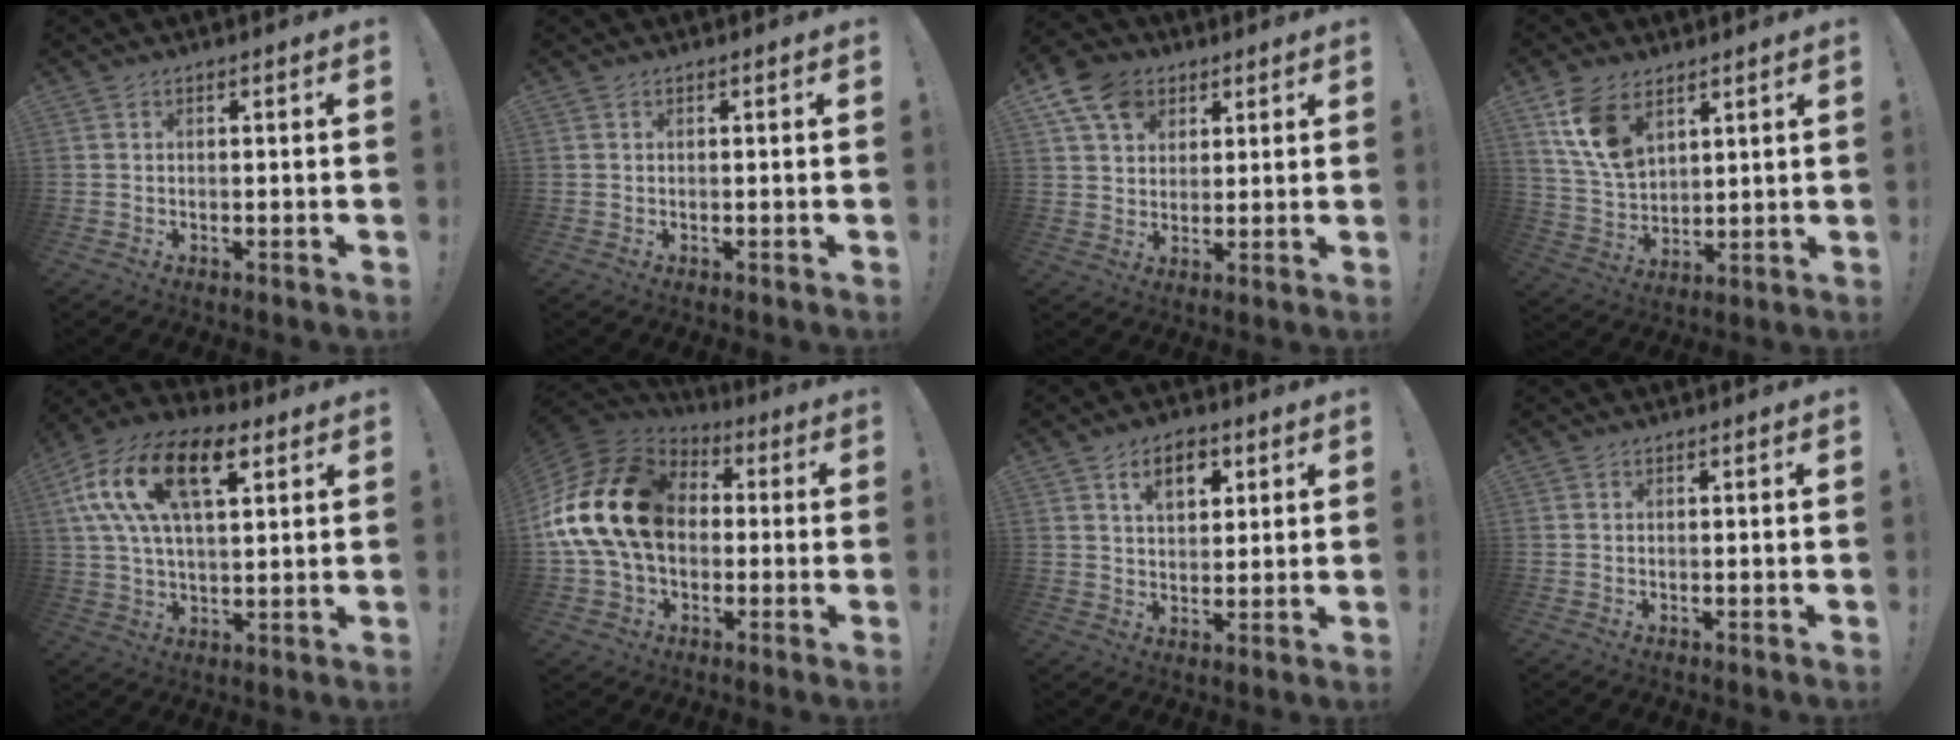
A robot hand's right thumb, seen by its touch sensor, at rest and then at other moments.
{"total": 0.0}
{"total": 11.7, "force": [5.4, 8.8, 5.4], "torque": [-0.090, -0.014, 0.108]}
{"total": 12.1, "force": [7.1, 7.3, 6.5], "torque": [-0.137, -0.025, 0.142]}
{"total": 19.0, "force": [7.6, 9.8, 14.4], "torque": [-0.261, -0.009, 0.132]}
{"total": 22.7, "force": [2.5, 16.3, 15.6], "torque": [-0.297, 0.009, 0.053]}
{"total": 8.7, "force": [4.2, 5.2, 5.6], "torque": [-0.075, -0.008, 0.074]}
{"total": 0.0}